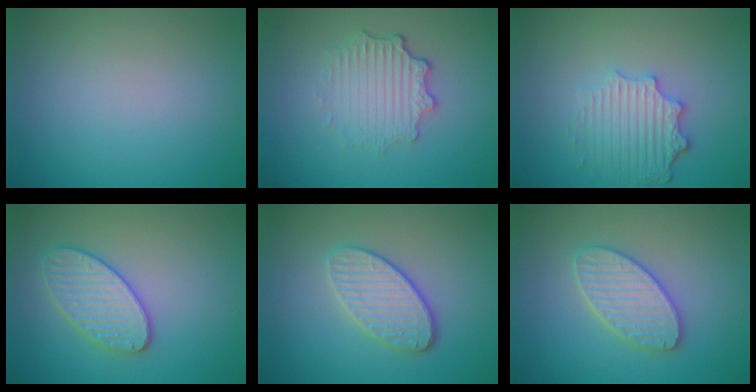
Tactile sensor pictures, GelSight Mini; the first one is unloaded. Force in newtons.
{"total": 3.6, "press": 2.8, "slide": 2.3}
{"total": 3.8, "press": 3.2, "slide": 2.0}
{"total": 3.5, "press": 3.5, "slide": 0.3}
{"total": 3.8, "press": 3.4, "slide": 1.7}
{"total": 4.4, "press": 4.3, "slide": 0.5}